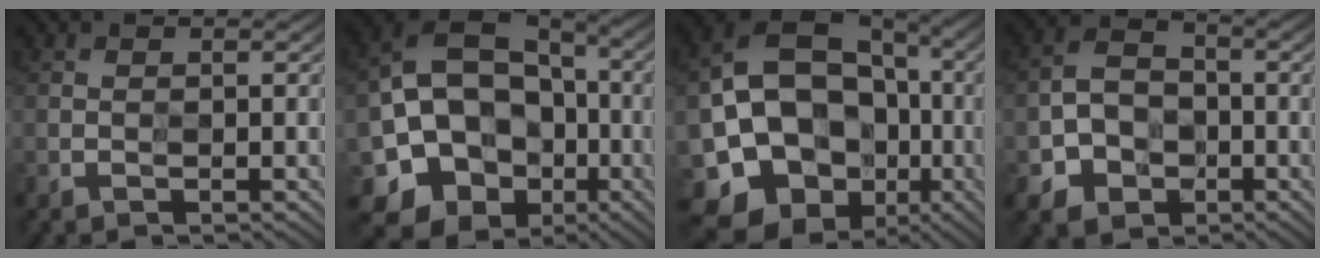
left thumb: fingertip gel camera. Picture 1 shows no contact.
{"total": 16.2, "force": [-3.8, 13.8, 7.6], "torque": [-0.146, -0.024, -0.070]}
{"total": 17.6, "force": [-4.3, 14.4, 9.1], "torque": [-0.184, -0.026, -0.059]}
{"total": 5.4, "force": [-2.2, 4.6, 1.7], "torque": [-0.035, 0.002, -0.054]}